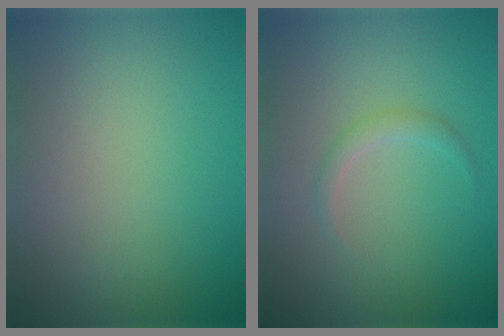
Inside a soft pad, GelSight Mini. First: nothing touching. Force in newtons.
{"total": 1.1, "press": 1.1, "slide": 0.1}